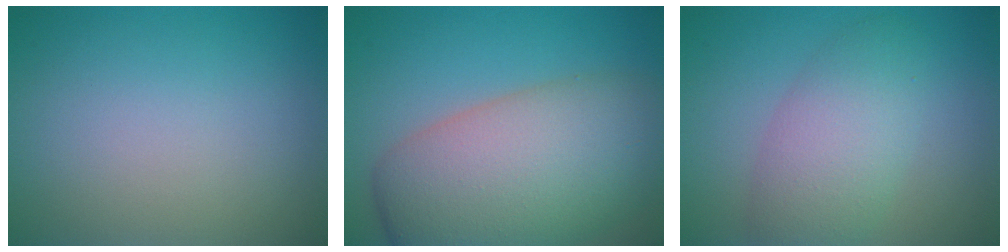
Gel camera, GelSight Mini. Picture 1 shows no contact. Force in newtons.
{"total": 11.8, "press": 11.8, "slide": 0.5}
{"total": 5.0, "press": 4.9, "slide": 0.2}